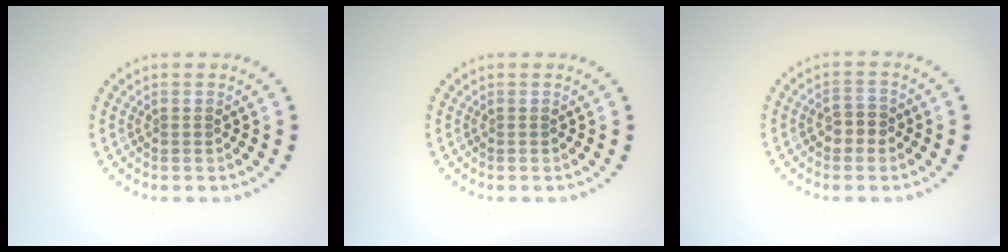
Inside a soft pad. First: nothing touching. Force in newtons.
{"total": 0.0}
{"total": 1.7, "press": 1.7, "slide": 0.3}